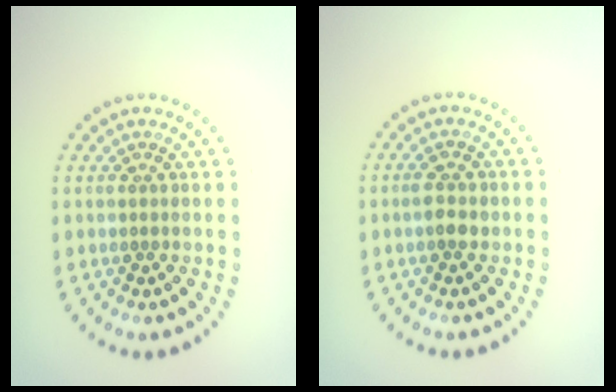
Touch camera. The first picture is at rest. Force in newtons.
{"total": 1.7, "press": 1.7, "slide": 0.2}